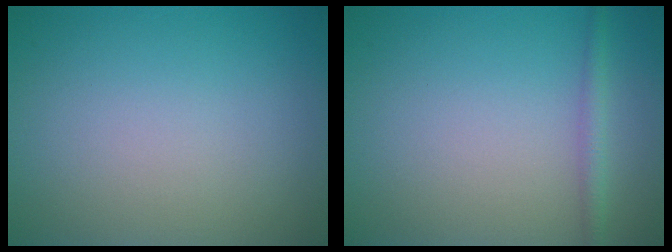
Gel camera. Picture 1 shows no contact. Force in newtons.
{"total": 1.5, "press": 1.5, "slide": 0.1}